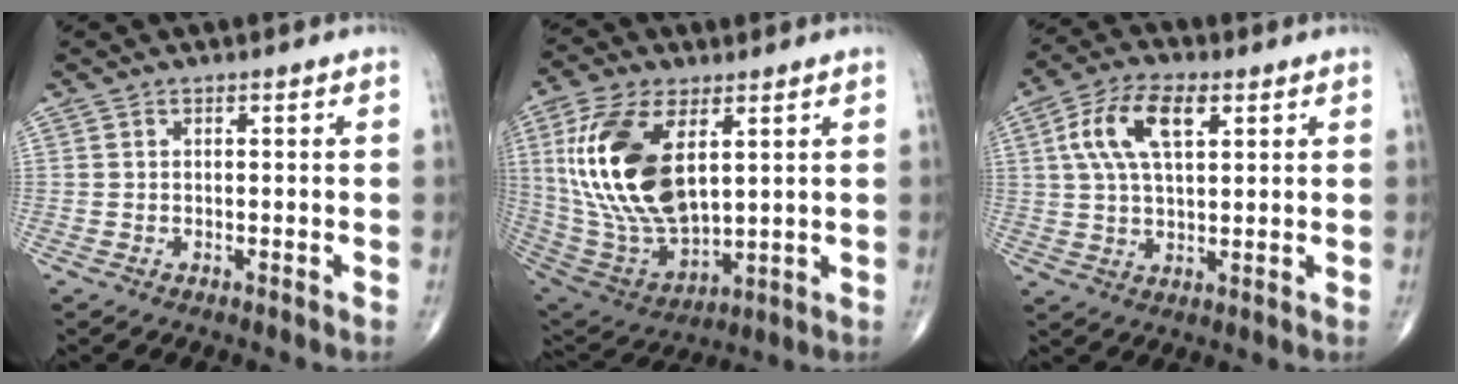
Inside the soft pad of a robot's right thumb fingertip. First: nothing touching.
{"total": 21.9, "force": [5.4, 11.2, 18.0], "torque": [-0.360, -0.027, 0.110]}
{"total": 11.1, "force": [3.8, 5.3, 9.0], "torque": [-0.174, 0.008, 0.068]}